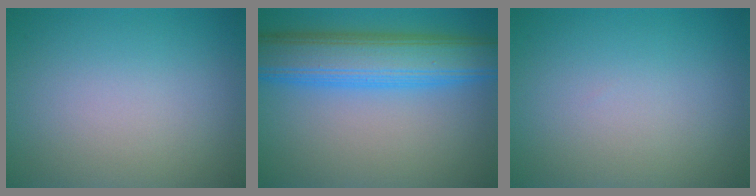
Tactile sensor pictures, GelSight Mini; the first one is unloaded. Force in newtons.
{"total": 8.6, "press": 8.5, "slide": 0.4}
{"total": 0.0}